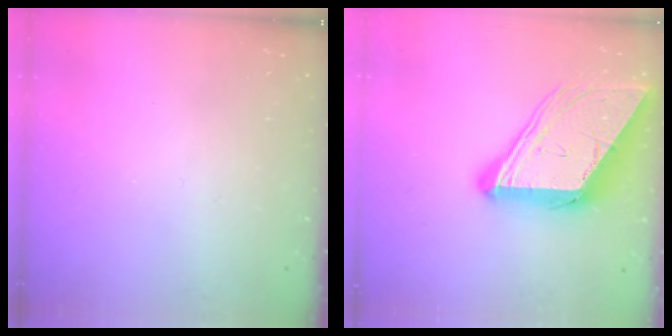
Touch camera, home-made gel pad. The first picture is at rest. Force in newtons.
{"total": 18.6, "press": 18.5, "slide": 2.0}